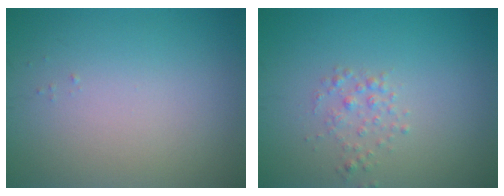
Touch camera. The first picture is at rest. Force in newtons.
{"total": 1.3, "press": 1.3, "slide": 0.0}